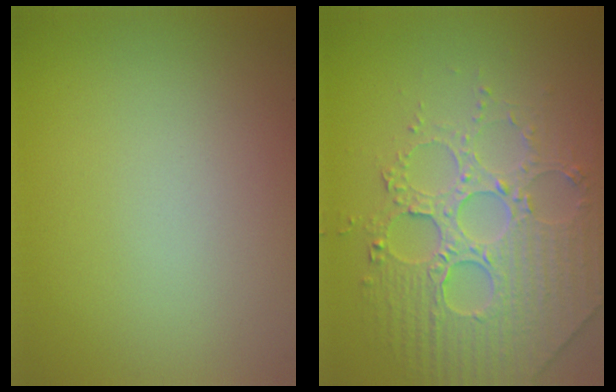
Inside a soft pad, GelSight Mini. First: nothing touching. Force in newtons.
{"total": 5.8, "press": 5.3, "slide": 2.4}